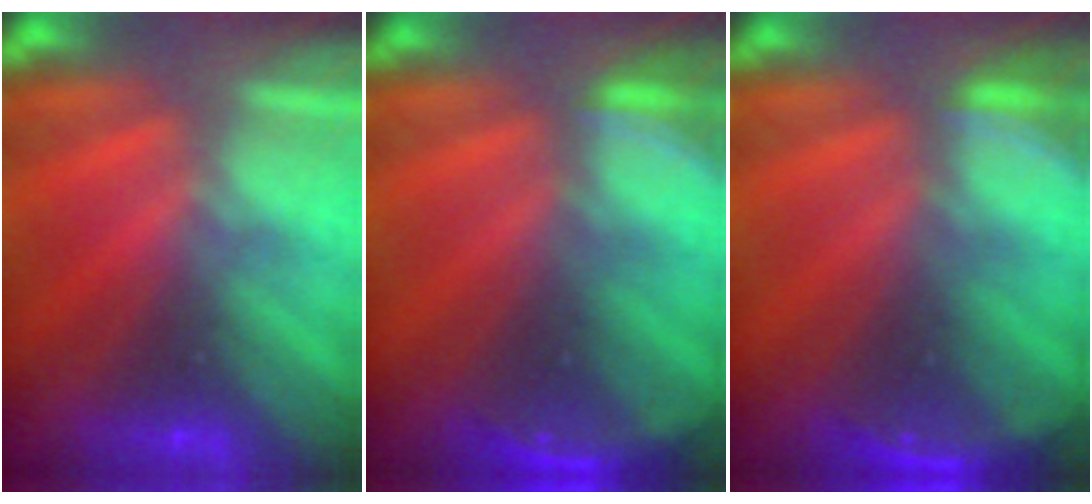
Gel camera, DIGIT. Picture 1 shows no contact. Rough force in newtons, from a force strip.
{"total": 2.7}
{"total": 2.7}